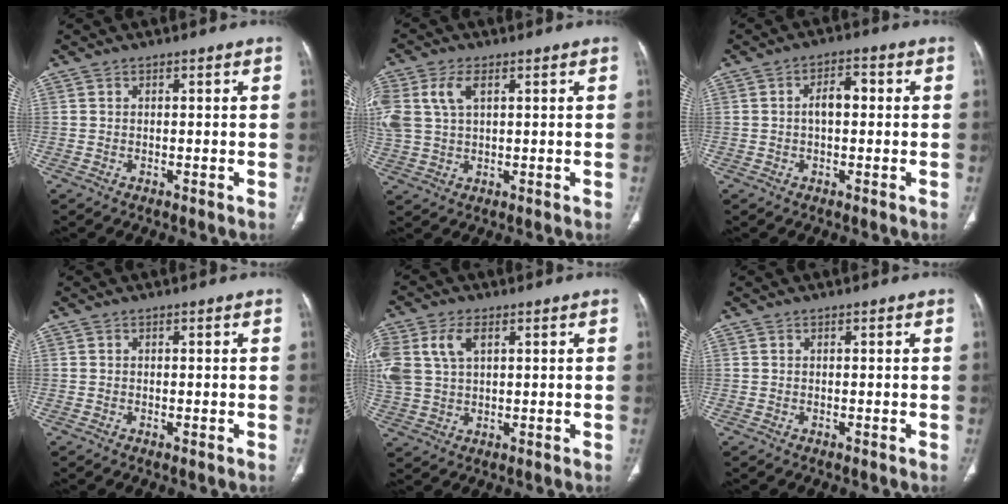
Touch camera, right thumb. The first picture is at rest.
{"total": 9.5, "force": [3.1, 5.6, 7.1], "torque": [-0.180, 0.012, 0.067]}
{"total": 4.3, "force": [0.1, 2.3, 3.6], "torque": [-0.058, 0.015, -0.004]}
{"total": 0.0}
{"total": 12.1, "force": [3.9, 7.7, 8.4], "torque": [-0.218, 0.007, 0.082]}
{"total": 0.0}